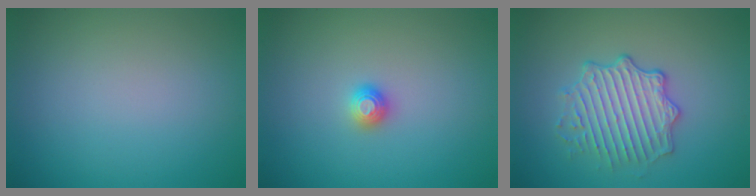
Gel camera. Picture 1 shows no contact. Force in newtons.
{"total": 1.2, "press": 1.1, "slide": 0.3}
{"total": 4.2, "press": 3.8, "slide": 1.8}